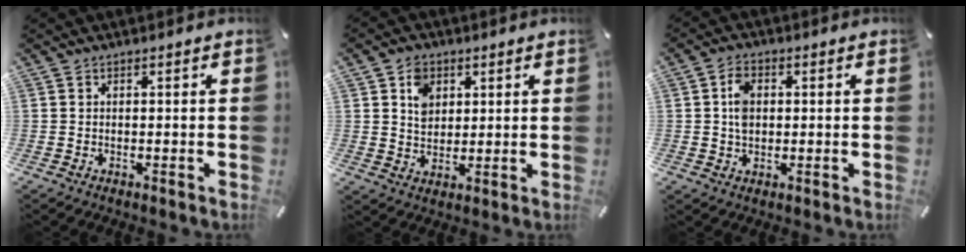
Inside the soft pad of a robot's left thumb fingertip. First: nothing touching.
{"total": 6.2, "force": [2.3, 5.3, 2.3], "torque": [-0.029, 0.000, 0.038]}
{"total": 4.8, "force": [0.5, 3.5, 3.3], "torque": [-0.051, 0.004, 0.005]}